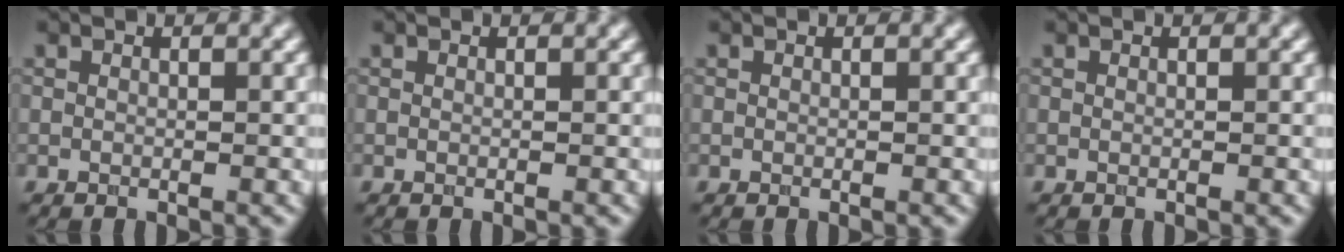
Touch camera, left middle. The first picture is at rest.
{"total": 0.0}
{"total": 0.0}
{"total": 0.0}